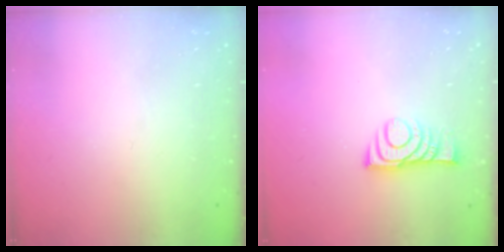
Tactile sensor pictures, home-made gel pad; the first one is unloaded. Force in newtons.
{"total": 8.6, "press": 8.5, "slide": 0.8}